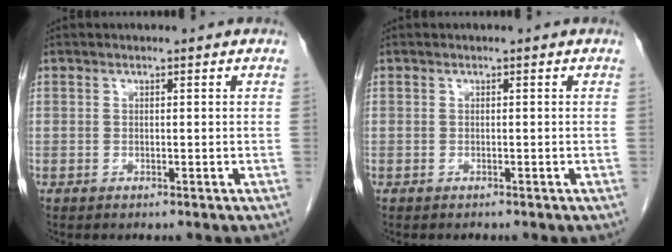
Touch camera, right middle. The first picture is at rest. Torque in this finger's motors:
{"motor_torque": [0.00, 0.00, -0.01, -0.01]}